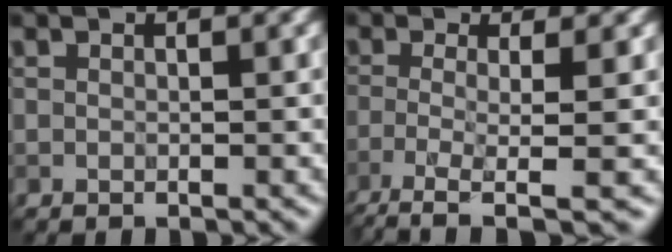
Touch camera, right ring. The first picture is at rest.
{"total": 4.8, "force": [-2.0, 1.0, 4.3], "torque": [-0.077, -0.007, -0.049]}